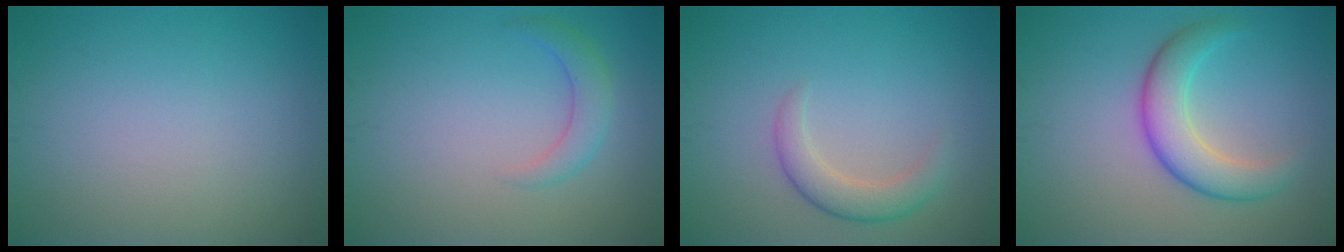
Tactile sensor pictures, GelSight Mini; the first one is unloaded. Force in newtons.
{"total": 2.0, "press": 2.0, "slide": 0.1}
{"total": 2.7, "press": 2.7, "slide": 0.2}
{"total": 4.2, "press": 4.2, "slide": 0.1}